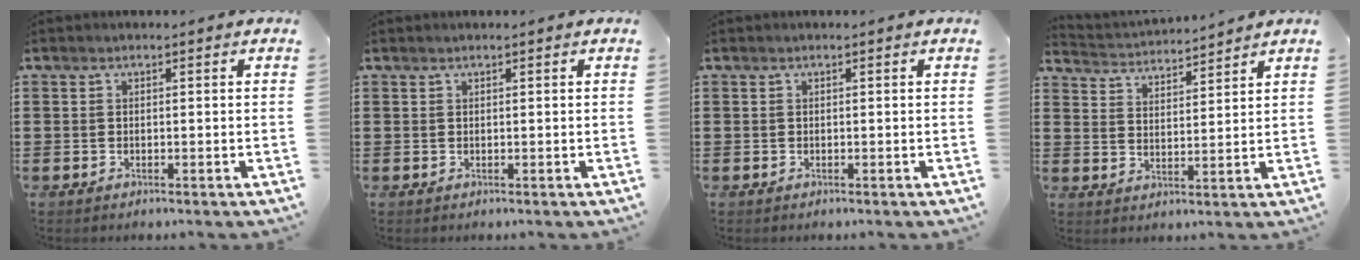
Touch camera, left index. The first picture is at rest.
{"total": 0.0}
{"total": 0.0}
{"total": 2.7, "force": [2.7, -0.1, -0.3], "torque": [-0.010, -0.020, 0.043]}